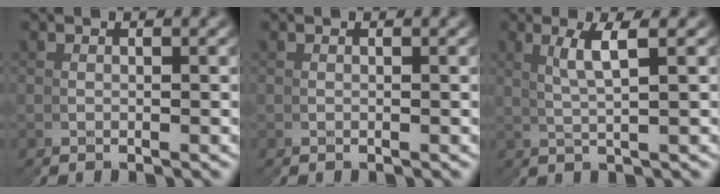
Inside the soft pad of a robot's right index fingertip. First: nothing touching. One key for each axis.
{"total": 0.0}
{"total": 1.5, "fx": 1.2, "fy": -0.8, "fz": 0.5, "tx": -0.020, "ty": 0.002, "tz": 0.024}